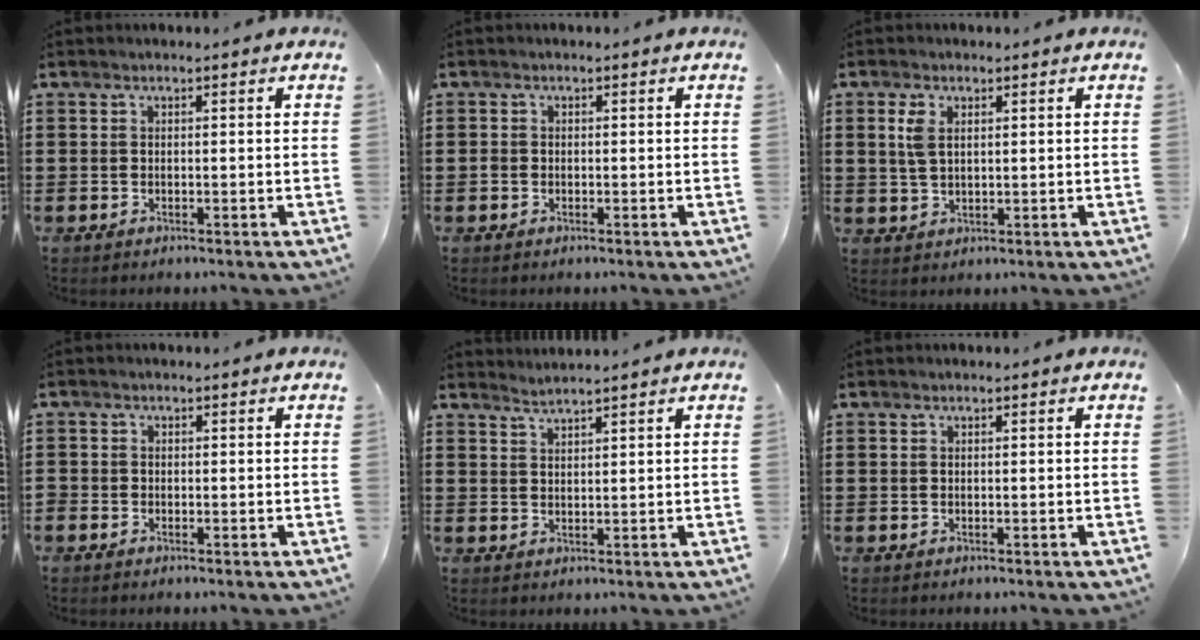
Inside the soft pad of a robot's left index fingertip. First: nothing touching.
{"total": 0.8, "force": [-0.2, 0.7, 0.3], "torque": [-0.016, -0.001, -0.008]}
{"total": 3.5, "force": [1.2, 1.9, 2.7], "torque": [-0.061, 0.010, 0.020]}
{"total": 0.7, "force": [-0.6, 0.4, 0.2], "torque": [-0.005, 0.001, -0.012]}
{"total": 1.7, "force": [1.6, -0.3, -0.1], "torque": [-0.002, 0.002, 0.032]}
{"total": 0.0}